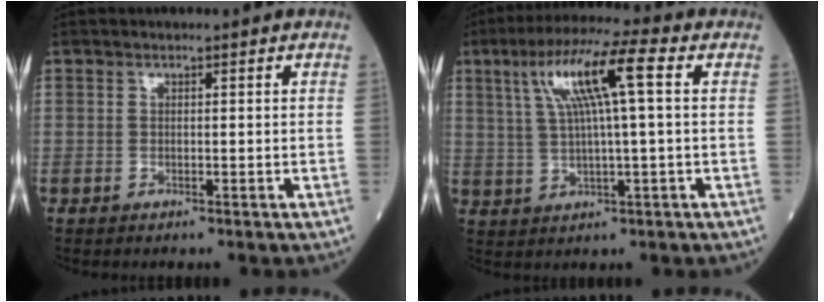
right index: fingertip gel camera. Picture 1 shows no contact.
{"total": 10.8, "force": [3.3, 0.6, 10.3], "torque": [-0.194, 0.025, 0.058]}